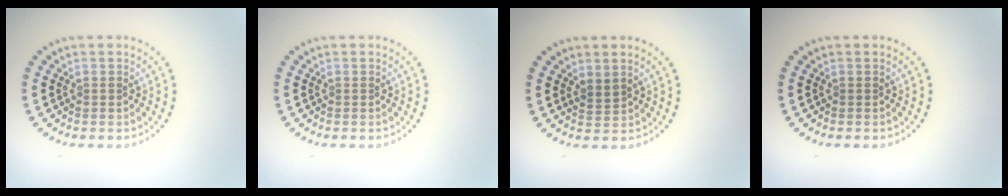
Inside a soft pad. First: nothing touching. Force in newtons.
{"total": 0.0}
{"total": 1.4, "press": 1.1, "slide": 0.8}
{"total": 0.0}